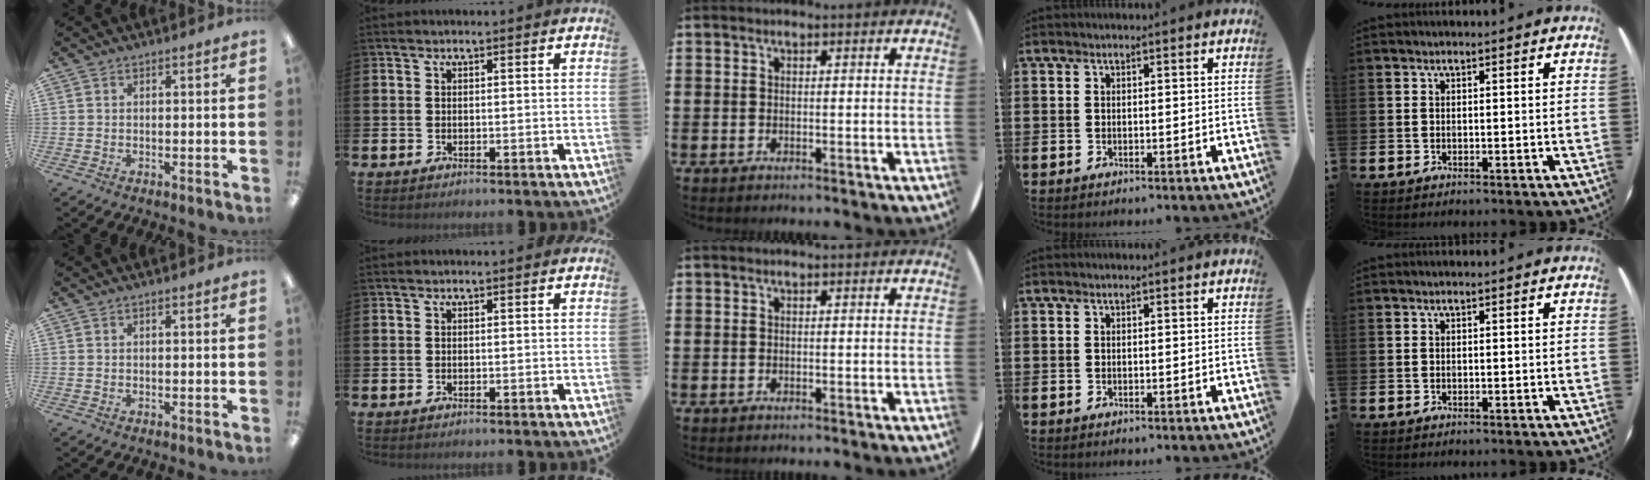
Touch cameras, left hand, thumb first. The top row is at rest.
{}